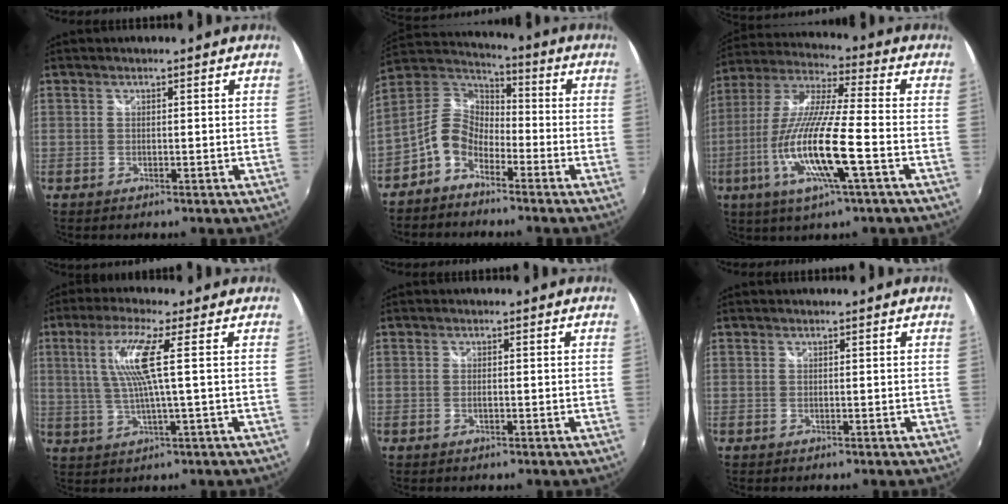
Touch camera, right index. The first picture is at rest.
{"total": 9.3, "force": [-5.1, 6.0, 5.0], "torque": [-0.108, 0.024, -0.109]}
{"total": 17.4, "force": [-5.8, 1.5, 16.3], "torque": [-0.324, -0.023, -0.115]}
{"total": 8.5, "force": [1.8, -0.7, 8.3], "torque": [-0.159, -0.001, 0.040]}
{"total": 1.0, "force": [-0.3, 0.4, 0.8], "torque": [-0.018, -0.001, -0.007]}
{"total": 0.0}